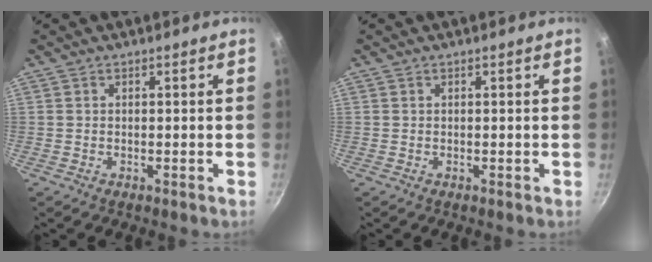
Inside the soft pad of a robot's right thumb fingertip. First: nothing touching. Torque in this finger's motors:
{"motor_torque": [0.00, 0.00, 0.00, 0.00, 0.00]}